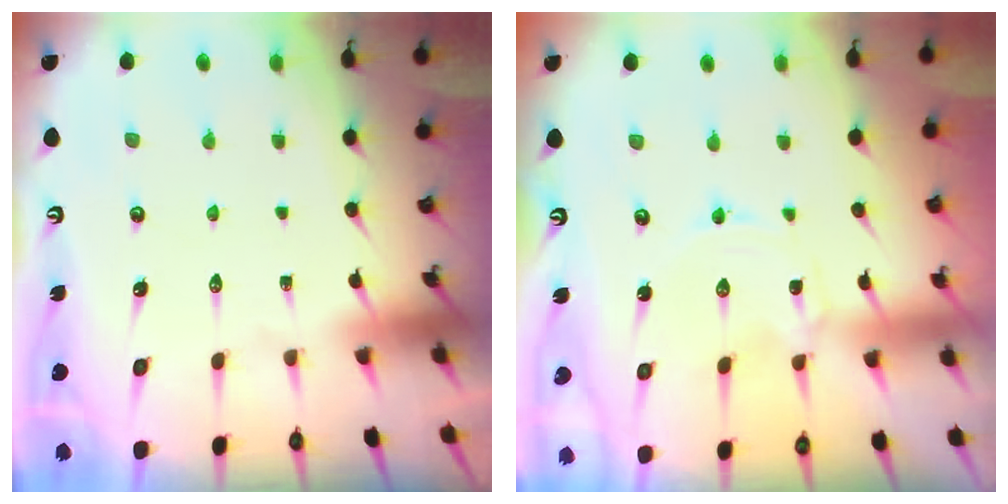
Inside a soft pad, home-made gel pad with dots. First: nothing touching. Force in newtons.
{"total": 0.0}